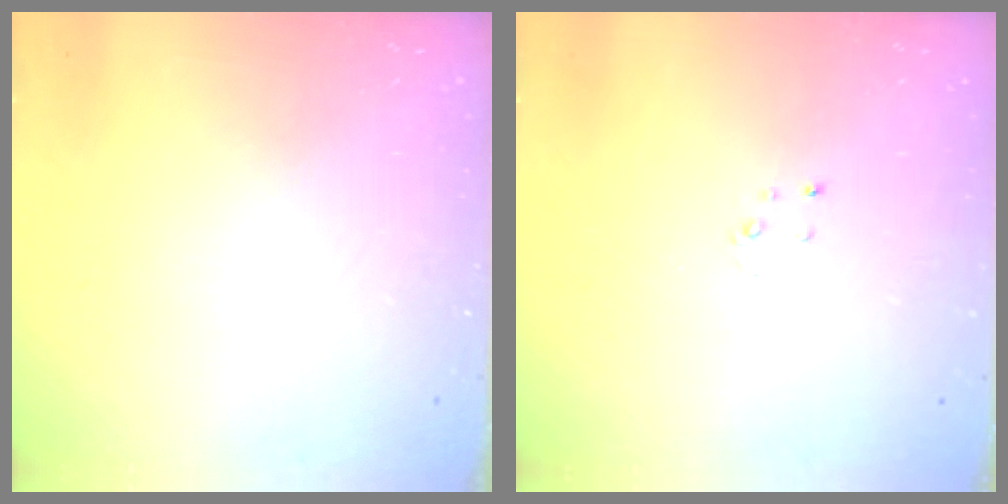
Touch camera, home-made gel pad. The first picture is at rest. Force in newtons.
{"total": 2.0, "press": 2.0, "slide": 0.2}